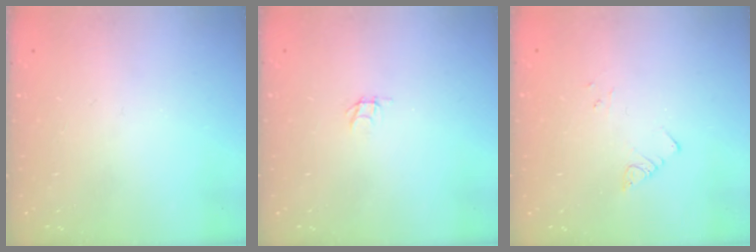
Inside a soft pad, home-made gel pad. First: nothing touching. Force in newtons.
{"total": 1.8, "press": 1.8, "slide": 0.1}
{"total": 4.0, "press": 3.9, "slide": 0.5}